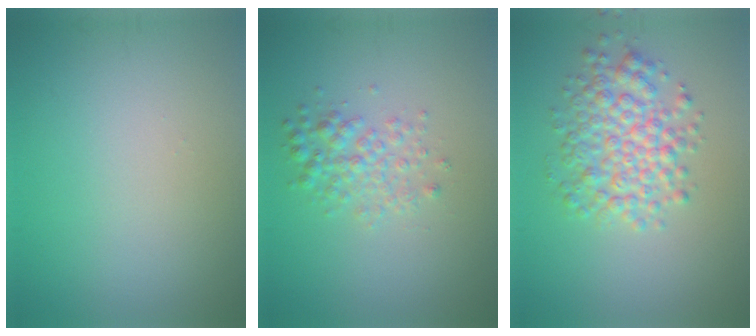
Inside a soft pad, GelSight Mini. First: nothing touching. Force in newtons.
{"total": 2.5, "press": 2.5, "slide": 0.0}
{"total": 4.8, "press": 4.8, "slide": 0.1}